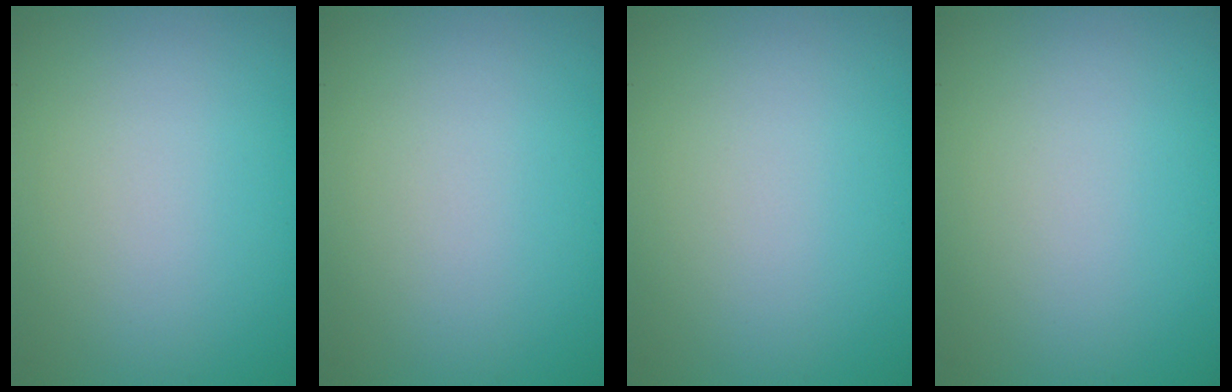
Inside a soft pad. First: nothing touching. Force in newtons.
{"total": 0.0}
{"total": 0.0}
{"total": 0.0}